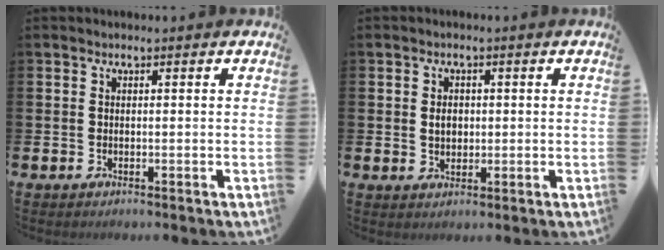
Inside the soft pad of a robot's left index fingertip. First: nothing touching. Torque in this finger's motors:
{"motor_torque": [0.18, 0.00, 0.04, 0.02]}